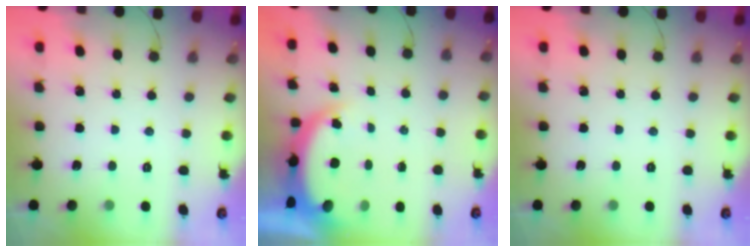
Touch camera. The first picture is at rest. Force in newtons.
{"total": 4.6, "press": 4.5, "slide": 1.3}
{"total": 0.0}